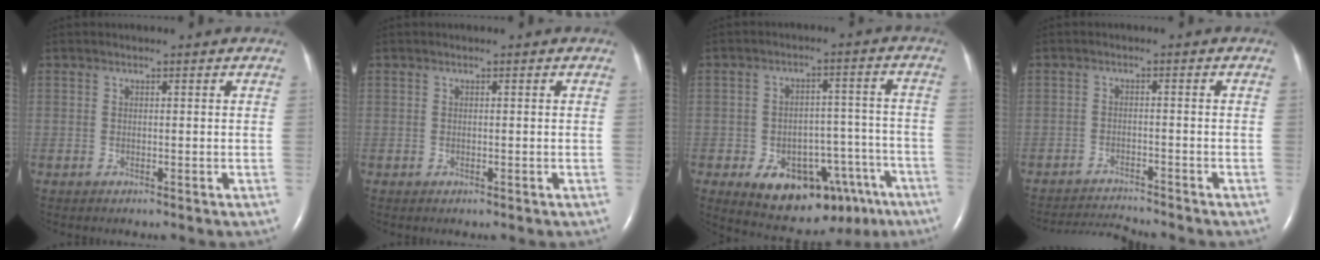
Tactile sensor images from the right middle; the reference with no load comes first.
{"total": 0.0}
{"total": 16.0, "force": [-9.1, 8.9, 9.8], "torque": [-0.115, 0.031, -0.119]}
{"total": 5.4, "force": [-5.3, -1.0, 0.1], "torque": [-0.007, -0.014, -0.092]}